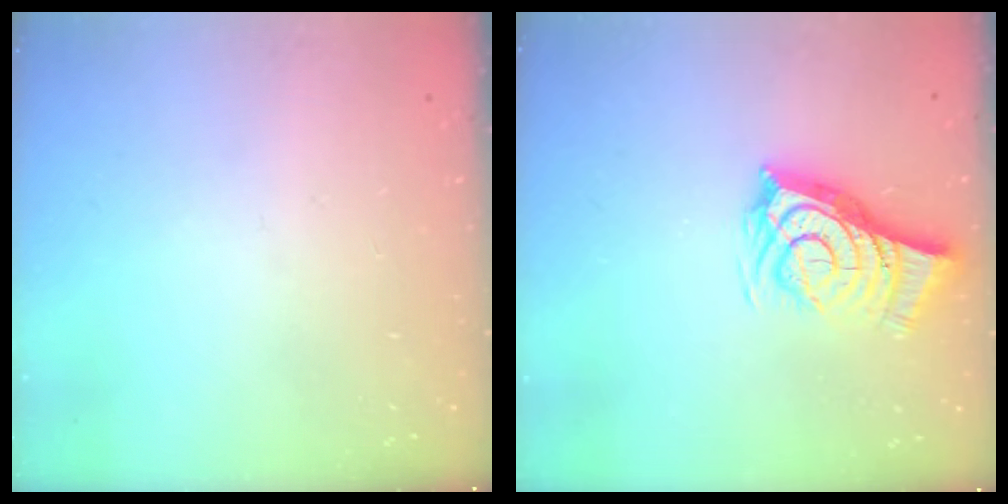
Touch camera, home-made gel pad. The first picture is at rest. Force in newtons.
{"total": 10.5, "press": 9.8, "slide": 3.8}